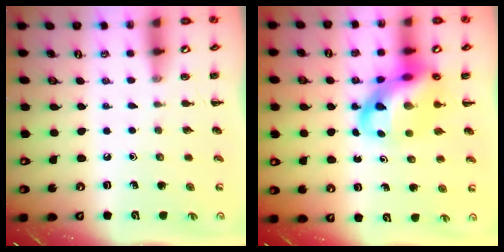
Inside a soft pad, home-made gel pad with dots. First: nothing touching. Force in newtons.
{"total": 13.5, "press": 13.1, "slide": 3.5}